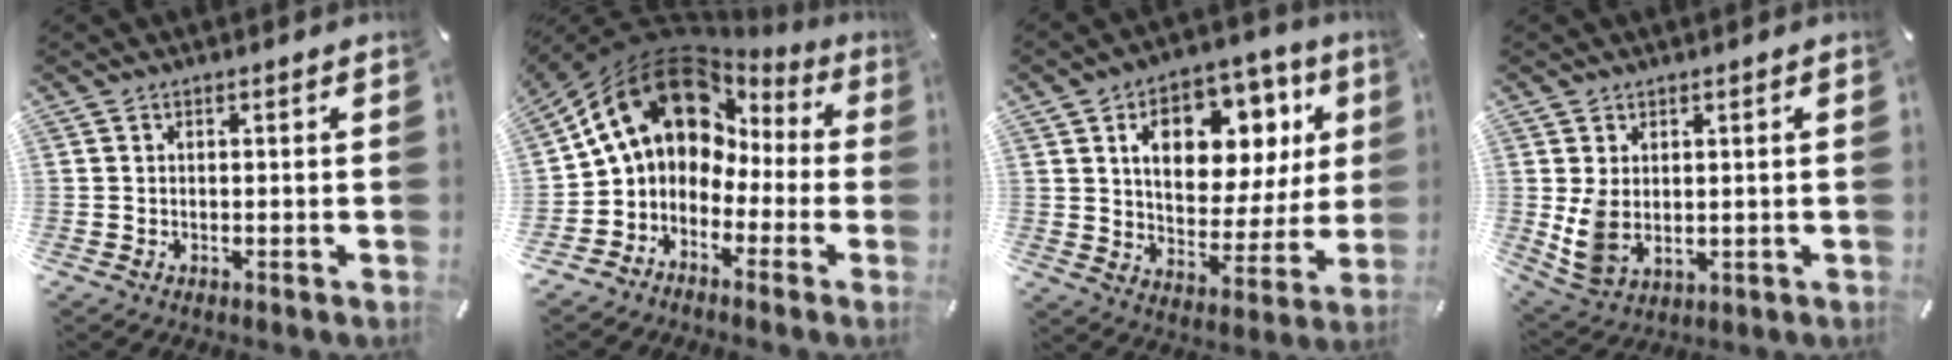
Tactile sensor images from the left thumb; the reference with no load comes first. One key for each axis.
{"total": 13.9, "fx": 5.4, "fy": 10.9, "fz": 6.9, "tx": -0.141, "ty": -0.026, "tz": 0.096}
{"total": 16.8, "fx": 7.4, "fy": 10.8, "fz": 10.6, "tx": -0.154, "ty": -0.032, "tz": 0.125}
{"total": 6.7, "fx": 1.2, "fy": 4.8, "fz": 4.5, "tx": -0.109, "ty": -0.015, "tz": 0.021}